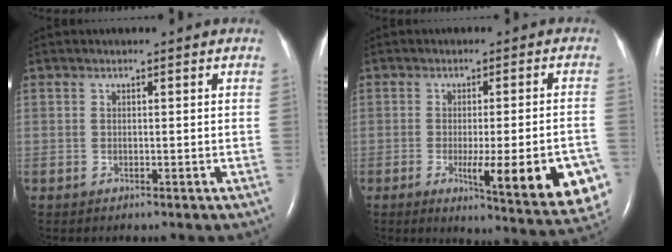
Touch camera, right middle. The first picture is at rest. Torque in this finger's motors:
{"motor_torque": [1.91, -0.23, 0.56, 0.14]}